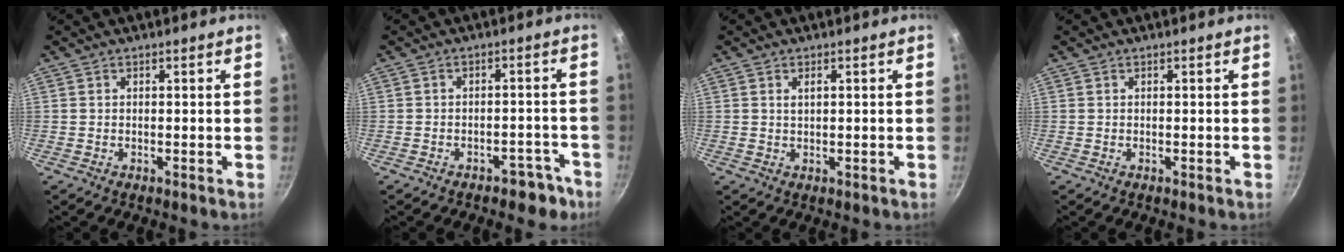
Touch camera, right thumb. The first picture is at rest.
{"total": 5.2, "force": [-3.5, 3.1, 2.2], "torque": [0.005, 0.048, -0.024]}
{"total": 1.4, "force": [0.5, 0.7, 1.2], "torque": [-0.020, 0.001, 0.010]}
{"total": 0.0}